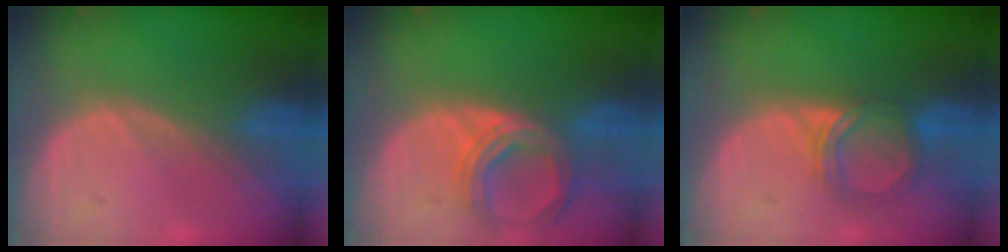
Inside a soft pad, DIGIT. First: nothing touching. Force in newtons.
{"total": 6.9, "press": 6.3, "slide": 2.6}
{"total": 4.7, "press": 4.4, "slide": 1.7}